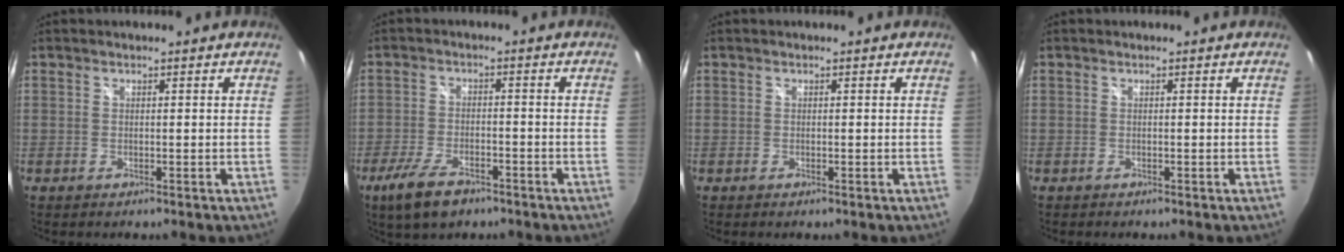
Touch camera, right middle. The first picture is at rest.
{"total": 8.5, "force": [-5.7, 3.5, 5.3], "torque": [-0.134, -0.021, -0.102]}
{"total": 0.0}
{"total": 0.0}